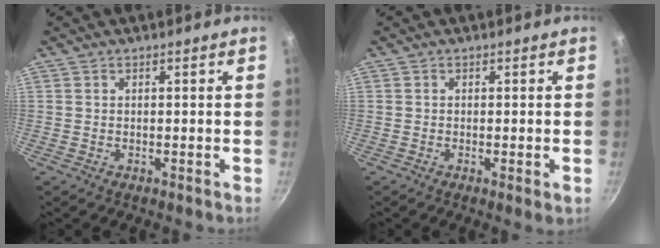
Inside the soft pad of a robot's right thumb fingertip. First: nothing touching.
{"total": 1.7, "force": [-0.4, 0.2, 1.6], "torque": [-0.027, -0.007, -0.006]}